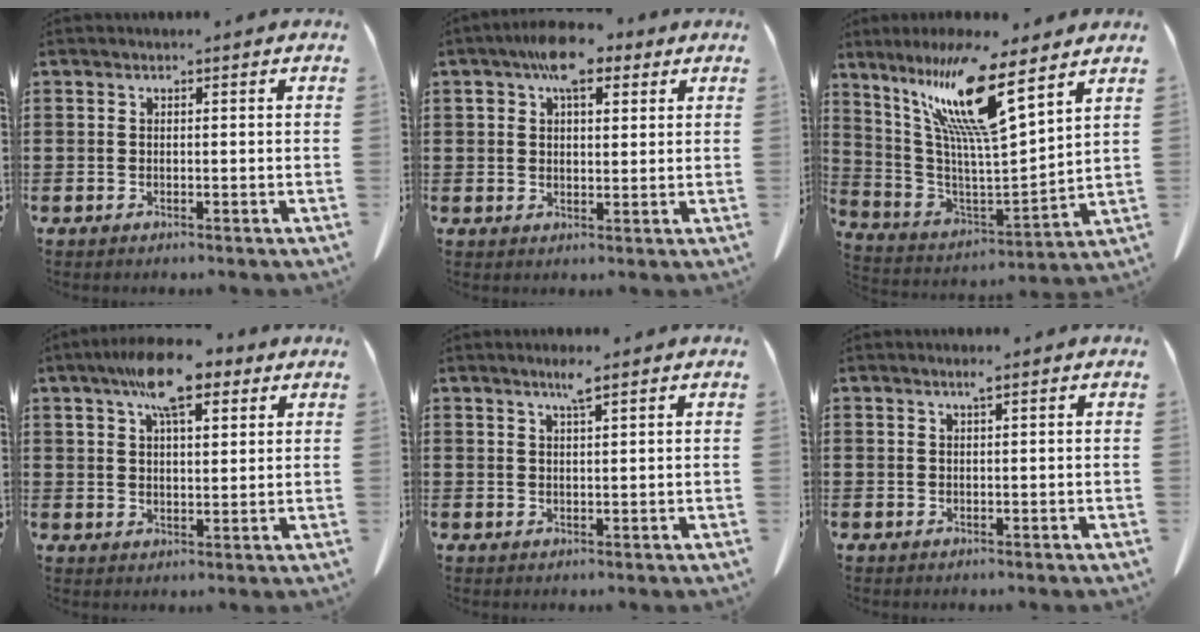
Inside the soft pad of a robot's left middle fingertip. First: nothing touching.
{"total": 7.4, "force": [4.4, 3.5, 4.8], "torque": [-0.084, 0.004, 0.074]}
{"total": 13.9, "force": [9.6, 1.1, 10.1], "torque": [-0.231, -0.036, 0.154]}
{"total": 10.3, "force": [6.6, 3.6, 7.1], "torque": [-0.128, -0.011, 0.114]}
{"total": 2.7, "force": [2.0, 0.0, 1.8], "torque": [-0.031, -0.003, 0.033]}
{"total": 1.0, "force": [0.6, 0.0, 0.7], "torque": [-0.015, -0.001, 0.011]}